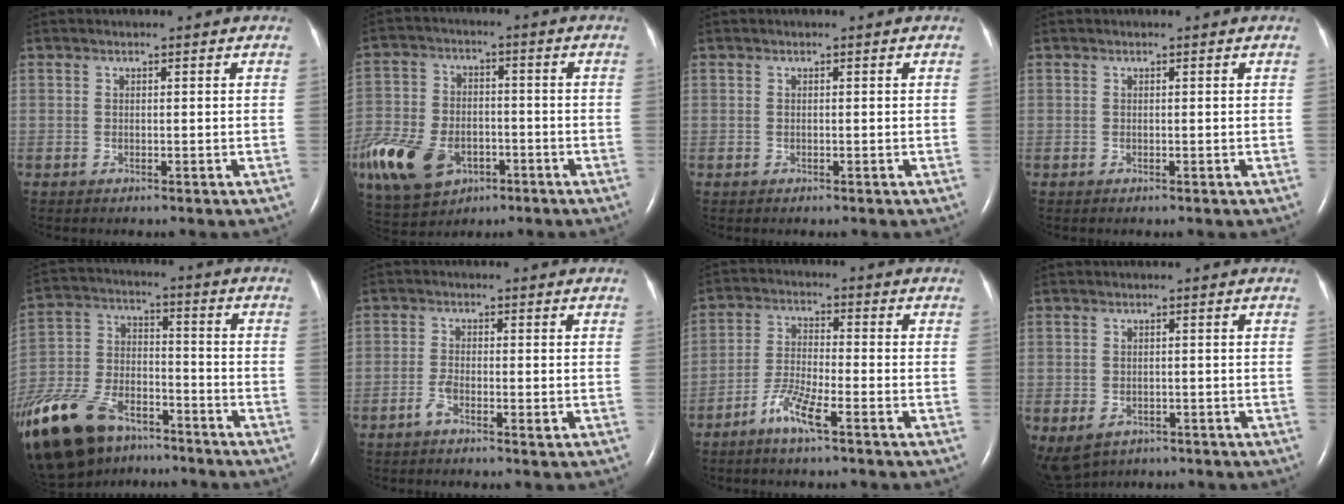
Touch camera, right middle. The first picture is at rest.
{"total": 25.2, "force": [-11.6, 16.9, 14.7], "torque": [-0.427, -0.026, -0.202]}
{"total": 0.0}
{"total": 0.0}
{"total": 22.7, "force": [-16.1, 10.8, 11.7], "torque": [-0.326, -0.021, -0.289]}
{"total": 2.3, "force": [-1.2, 0.5, 1.9], "torque": [-0.042, -0.001, -0.026]}
{"total": 6.0, "force": [-3.8, 0.5, 4.6], "torque": [-0.100, -0.006, -0.078]}
{"total": 6.5, "force": [-3.3, 4.8, 2.8], "torque": [-0.067, -0.001, -0.040]}